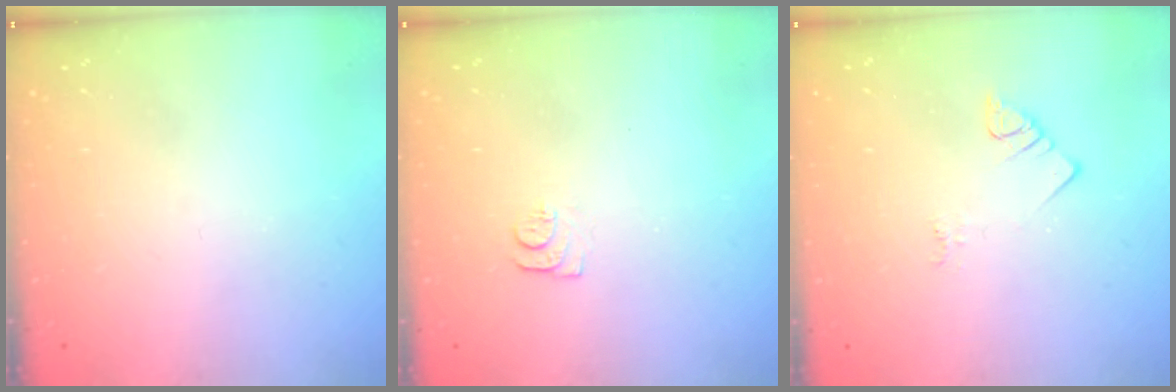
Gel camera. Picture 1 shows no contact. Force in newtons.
{"total": 5.2, "press": 5.2, "slide": 0.7}
{"total": 2.3, "press": 2.3, "slide": 0.4}